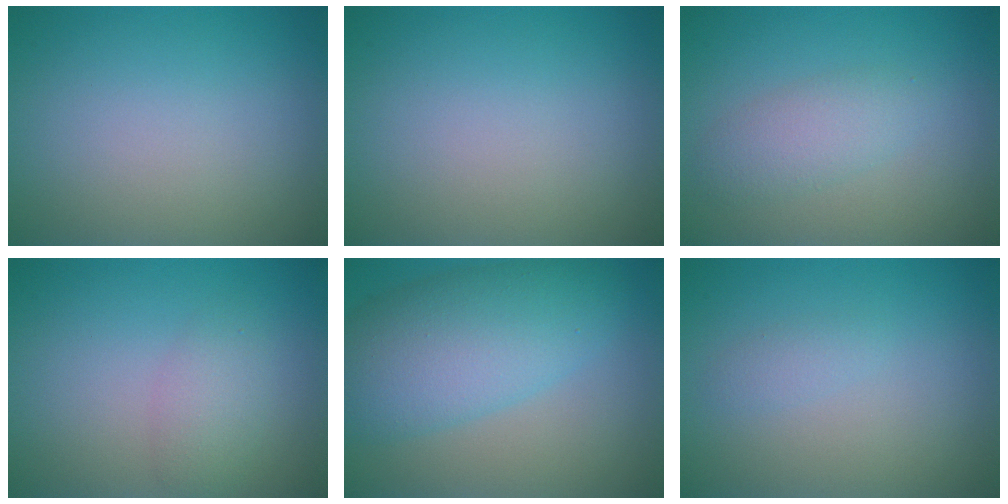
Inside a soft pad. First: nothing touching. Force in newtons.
{"total": 0.0}
{"total": 2.4, "press": 2.4, "slide": 0.1}
{"total": 2.1, "press": 2.1, "slide": 0.0}
{"total": 7.6, "press": 7.6, "slide": 0.1}
{"total": 0.8, "press": 0.8, "slide": 0.1}